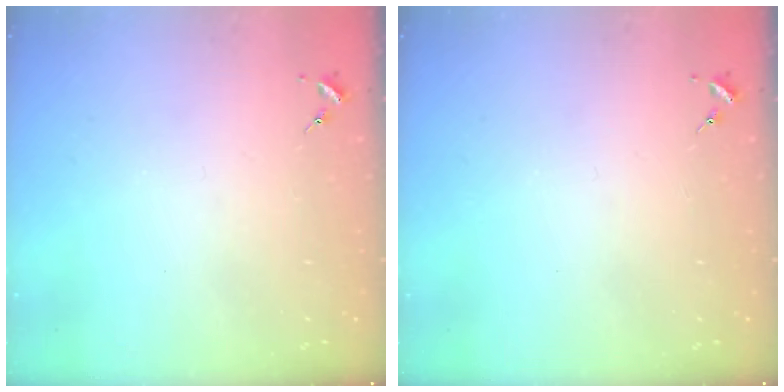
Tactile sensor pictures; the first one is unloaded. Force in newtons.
{"total": 0.0}